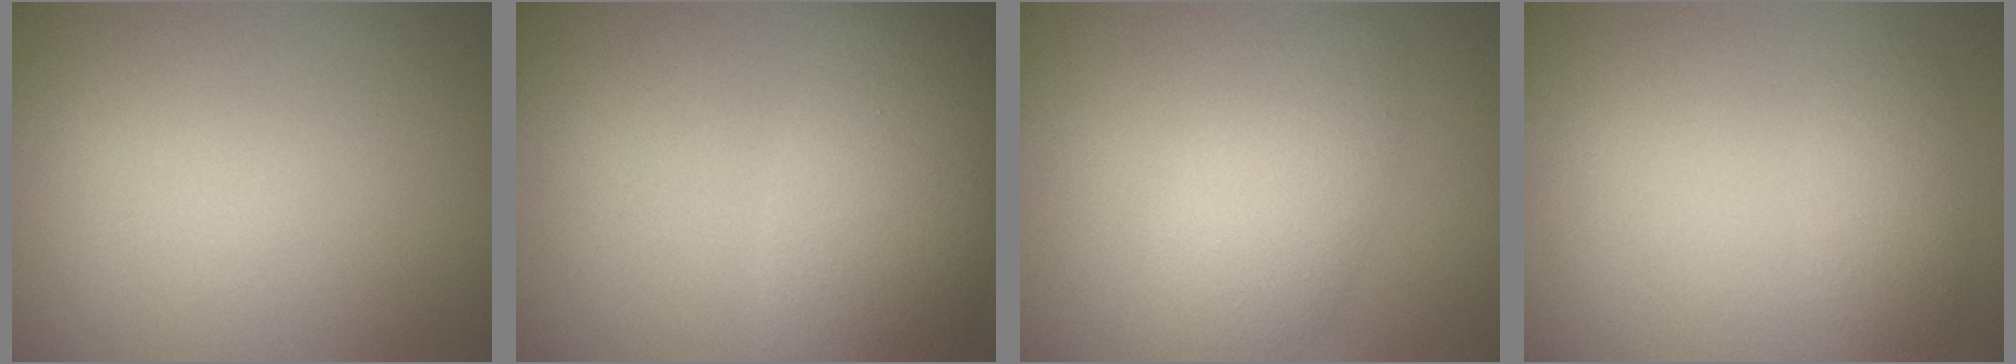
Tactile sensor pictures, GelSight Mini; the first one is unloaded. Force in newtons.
{"total": 6.8, "press": 6.7, "slide": 0.6}
{"total": 4.3, "press": 4.3, "slide": 0.1}
{"total": 2.1, "press": 2.1, "slide": 0.2}